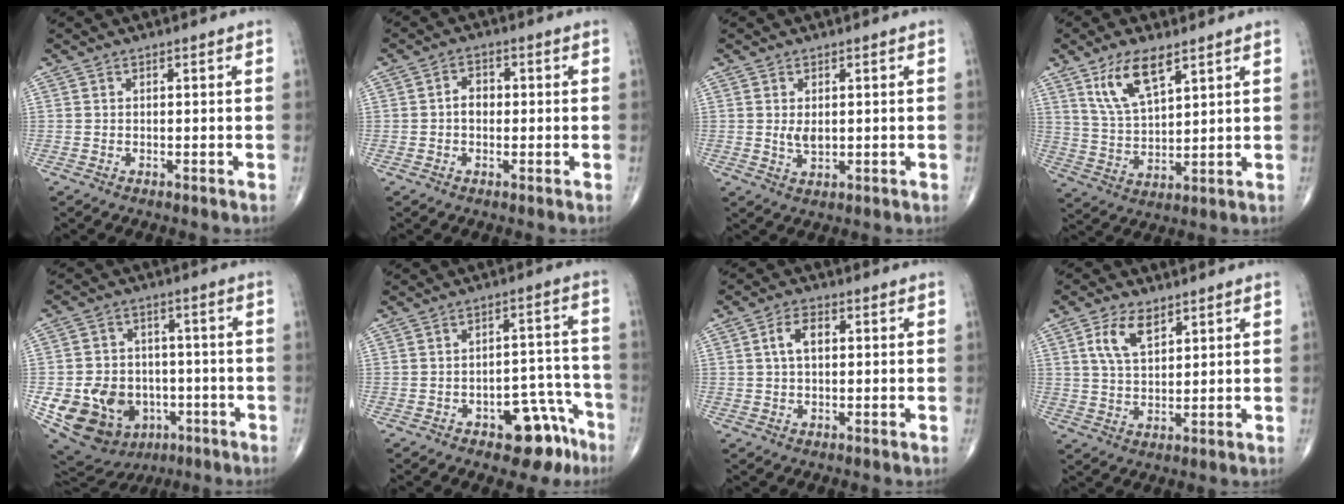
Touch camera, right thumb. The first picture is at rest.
{"total": 3.2, "force": [-0.2, 2.4, 2.1], "torque": [-0.024, 0.012, -0.008]}
{"total": 2.7, "force": [0.3, 1.6, 2.1], "torque": [-0.031, -0.007, 0.010]}
{"total": 10.2, "force": [5.9, 4.0, 7.3], "torque": [-0.132, -0.028, 0.123]}
{"total": 18.4, "force": [-5.0, 14.7, 9.9], "torque": [-0.159, 0.024, -0.060]}
{"total": 10.0, "force": [-5.9, 5.2, 6.2], "torque": [-0.040, 0.053, -0.075]}
{"total": 4.4, "force": [0.8, 2.5, 3.5], "torque": [-0.067, 0.011, 0.014]}
{"total": 6.8, "force": [3.4, 3.5, 4.8], "torque": [-0.083, -0.016, 0.068]}